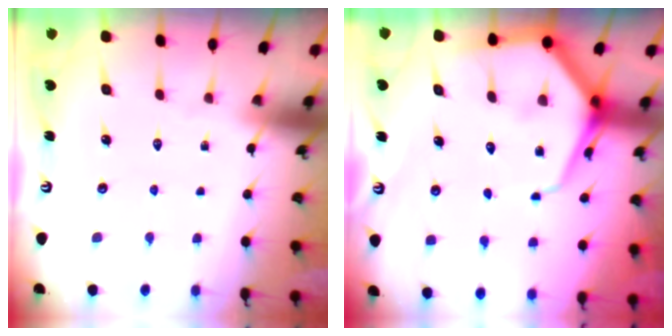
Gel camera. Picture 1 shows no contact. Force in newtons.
{"total": 10.4, "press": 10.3, "slide": 1.1}